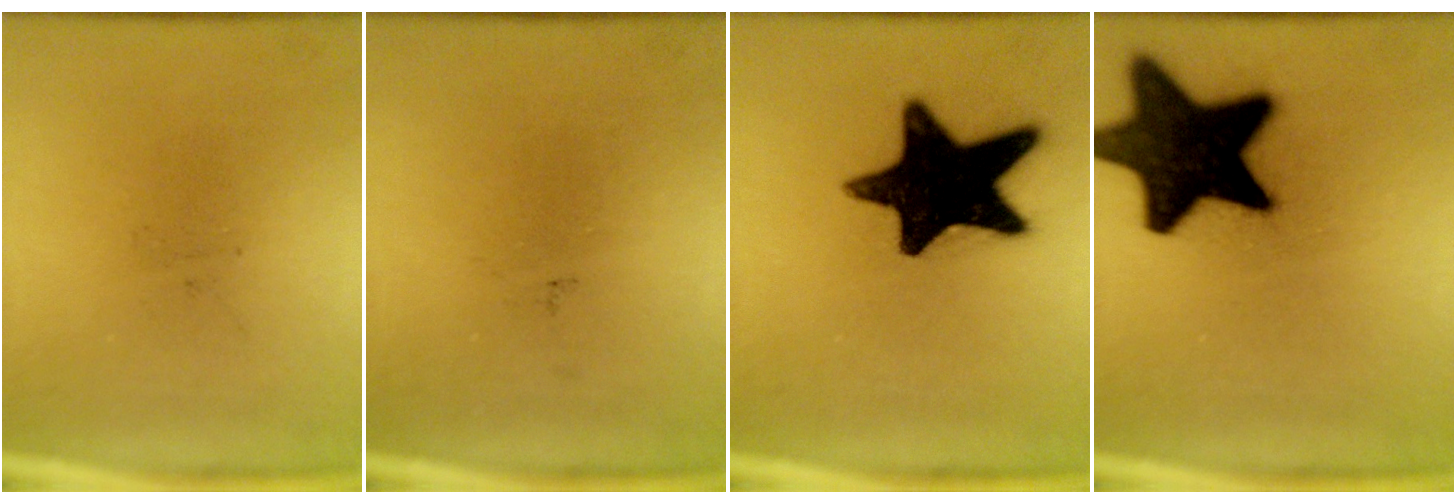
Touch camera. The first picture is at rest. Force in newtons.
{"total": 0.0}
{"total": 18.1}
{"total": 19.8}